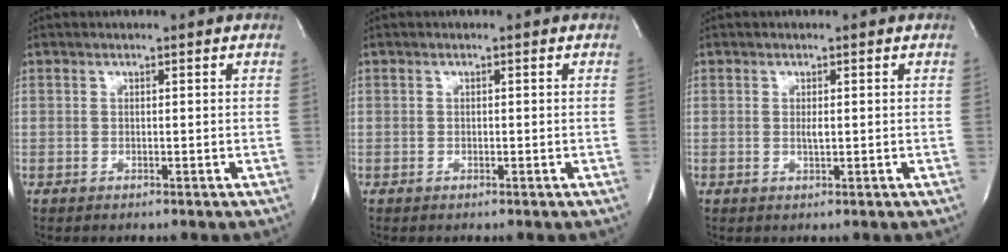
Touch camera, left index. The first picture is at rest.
{"total": 0.0}
{"total": 1.0, "force": [0.1, 0.2, 1.0], "torque": [-0.021, -0.002, 0.002]}